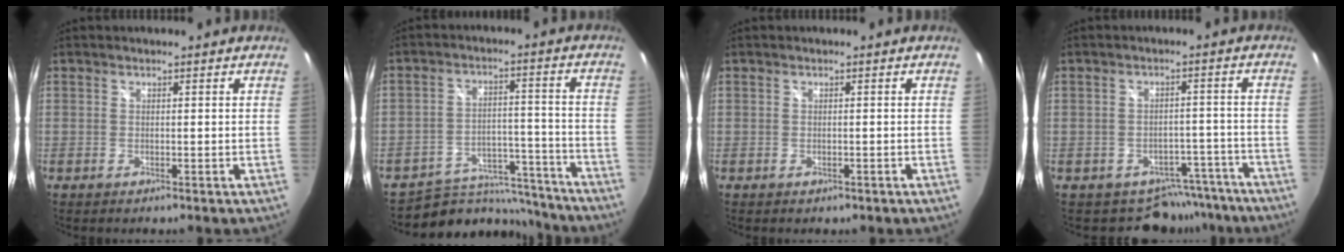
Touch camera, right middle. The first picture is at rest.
{"total": 12.2, "force": [-11.1, 4.9, 1.4], "torque": [-0.022, 0.032, -0.153]}
{"total": 0.6, "force": [-0.1, 0.6, 0.0], "torque": [0.003, -0.003, 0.000]}
{"total": 7.6, "force": [-6.2, 4.3, -0.4], "torque": [0.025, 0.043, -0.061]}